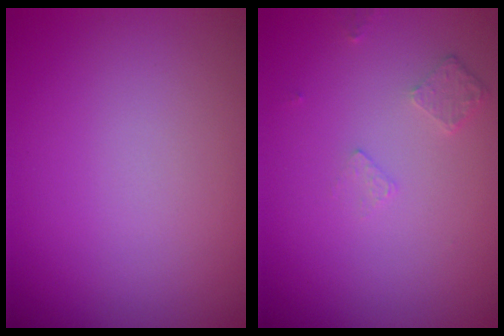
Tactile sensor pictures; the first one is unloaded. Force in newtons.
{"total": 0.8, "press": 0.6, "slide": 0.5}